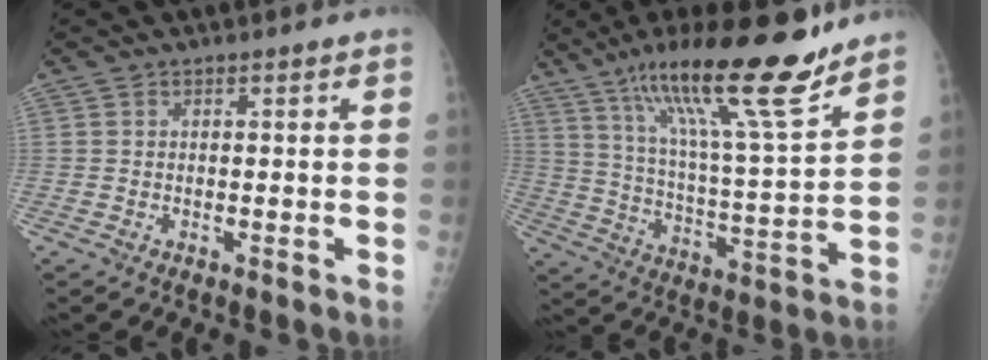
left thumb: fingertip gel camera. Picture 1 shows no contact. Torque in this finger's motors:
{"motor_torque": [0.70, -0.08, 1.44, -1.34, 0.45]}